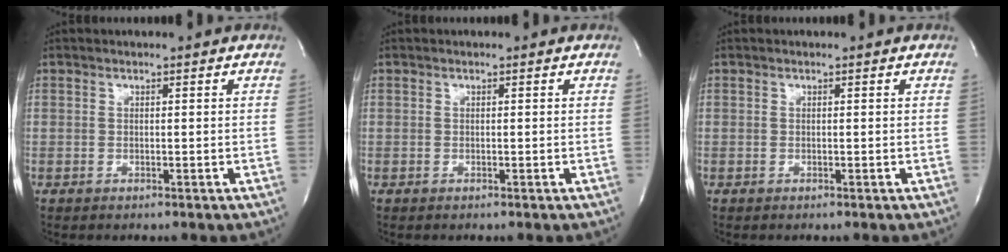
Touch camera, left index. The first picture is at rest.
{"total": 0.0}
{"total": 0.0}